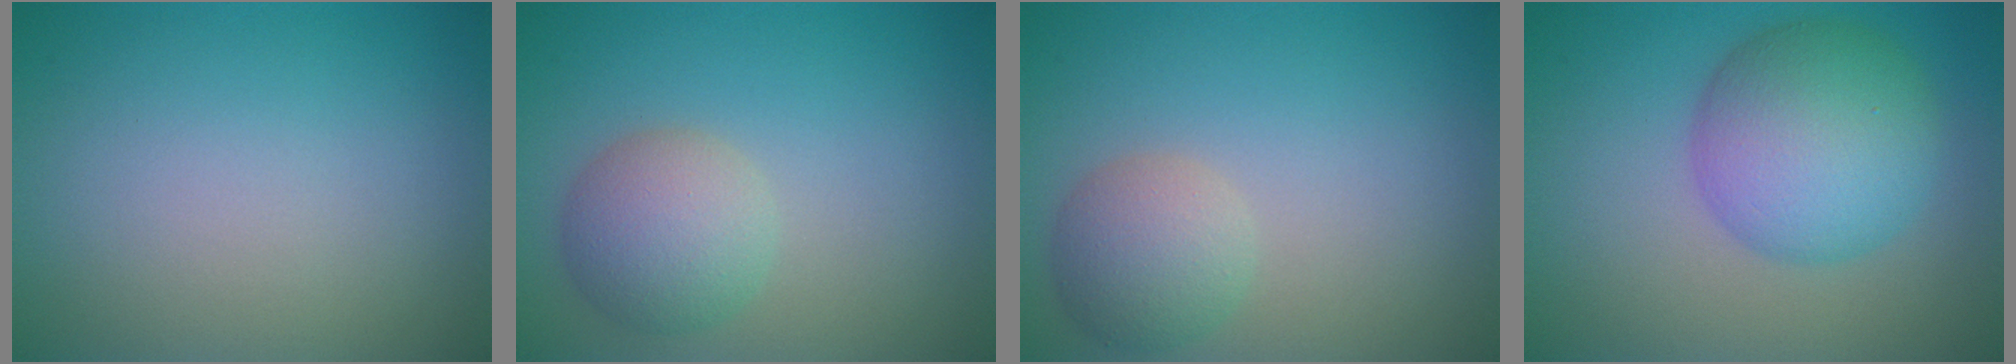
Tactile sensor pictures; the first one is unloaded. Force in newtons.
{"total": 3.8, "press": 3.8, "slide": 0.3}
{"total": 3.3, "press": 3.2, "slide": 0.3}
{"total": 7.4, "press": 7.4, "slide": 0.2}